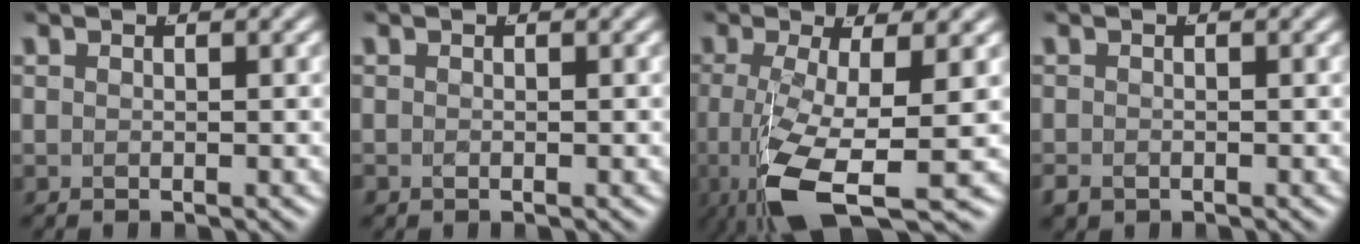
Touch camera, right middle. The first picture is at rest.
{"total": 0.6, "force": [-0.4, 0.3, 0.2], "torque": [-0.008, -0.008, -0.001]}
{"total": 9.2, "force": [-4.9, 3.0, 7.1], "torque": [-0.148, -0.051, -0.045]}
{"total": 1.4, "force": [-1.1, 0.8, 0.4], "torque": [-0.010, -0.015, -0.012]}